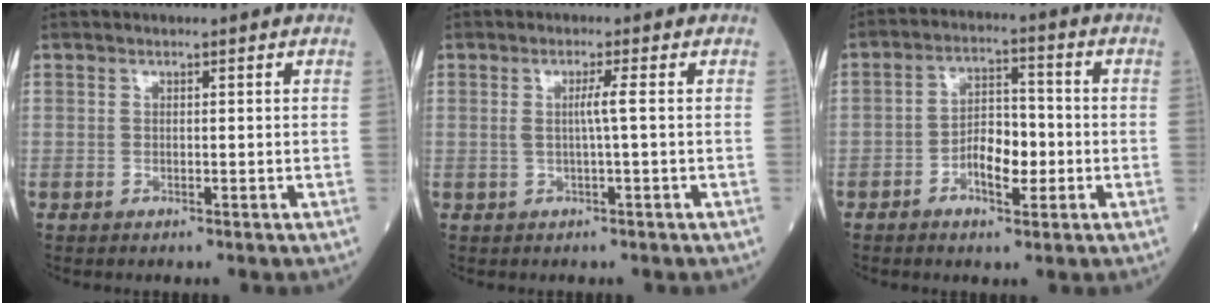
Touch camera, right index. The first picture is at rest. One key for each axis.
{"total": 2.3, "fx": 0.1, "fy": -0.6, "fz": 2.3, "tx": -0.043, "ty": -0.002, "tz": 0.001}
{"total": 6.4, "fx": -2.1, "fy": 2.9, "fz": 5.3, "tx": -0.095, "ty": 0.013, "tz": -0.036}